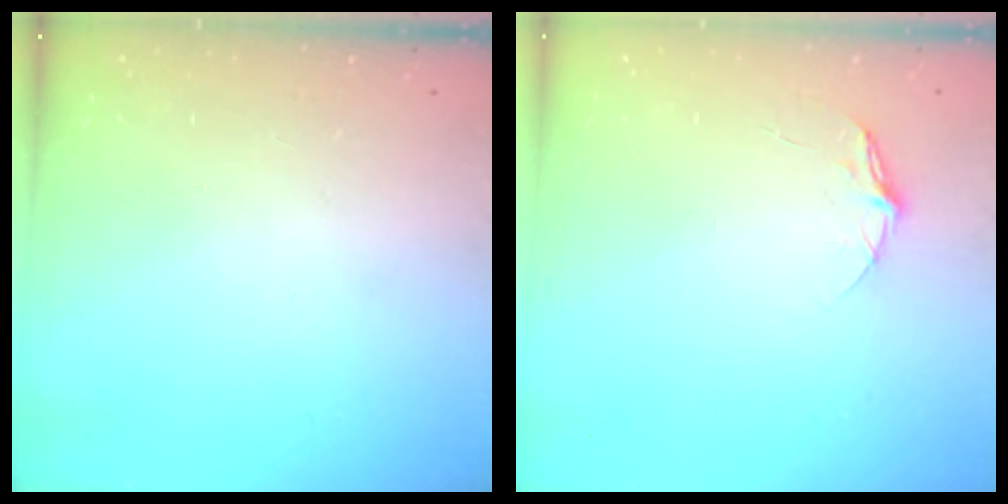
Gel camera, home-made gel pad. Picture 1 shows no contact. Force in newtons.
{"total": 5.3, "press": 5.2, "slide": 0.6}